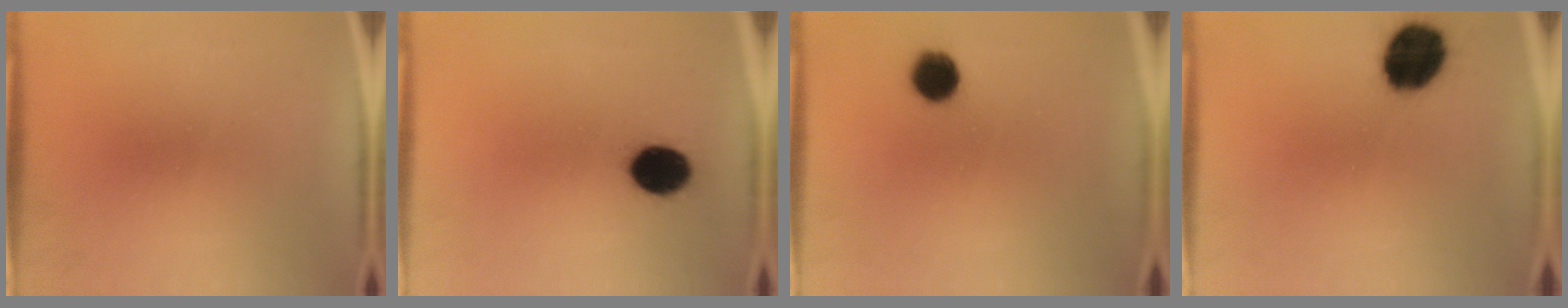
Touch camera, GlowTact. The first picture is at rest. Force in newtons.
{"total": 8.4}
{"total": 6.8}
{"total": 13.9}